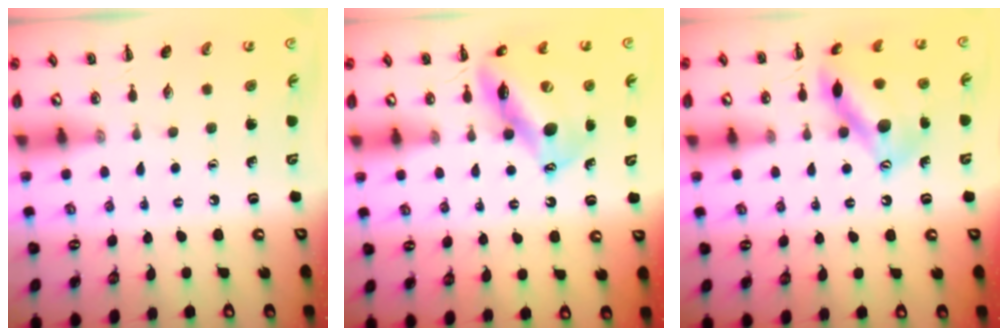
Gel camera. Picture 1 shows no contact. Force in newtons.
{"total": 13.6, "press": 13.1, "slide": 3.6}
{"total": 14.8, "press": 14.7, "slide": 0.8}